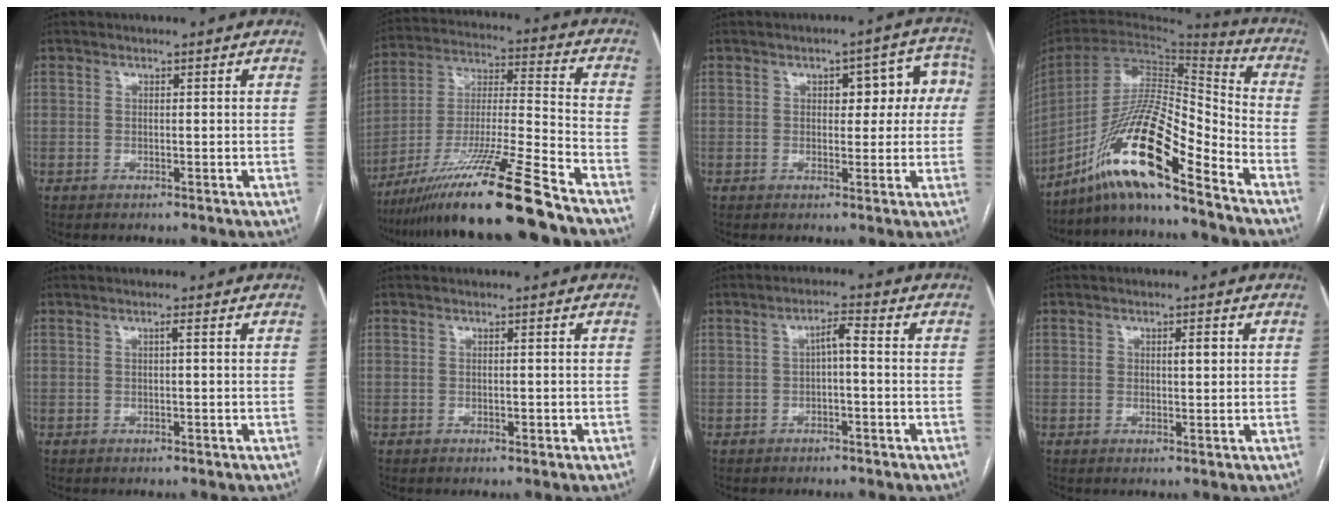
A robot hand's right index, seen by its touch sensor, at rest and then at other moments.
{"total": 19.9, "force": [-15.1, -1.2, 12.9], "torque": [-0.246, -0.025, -0.271]}
{"total": 7.4, "force": [1.3, 3.7, 6.2], "torque": [-0.055, 0.038, 0.016]}
{"total": 18.2, "force": [-12.7, 1.3, 12.9], "torque": [-0.257, -0.003, -0.234]}
{"total": 0.6, "force": [0.1, -0.1, 0.6], "torque": [-0.009, 0.001, 0.003]}
{"total": 0.5, "force": [-0.2, 0.4, 0.3], "torque": [-0.002, 0.002, -0.002]}
{"total": 2.9, "force": [-0.2, 0.5, 2.8], "torque": [-0.048, 0.014, -0.003]}
{"total": 2.4, "force": [0.5, 1.0, 2.1], "torque": [-0.037, 0.006, 0.009]}